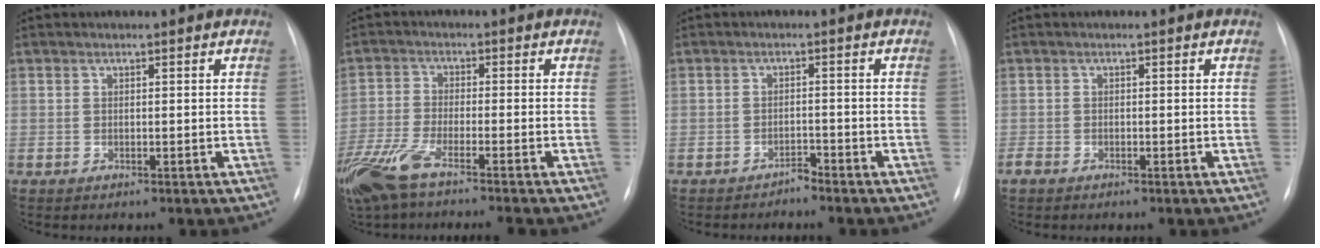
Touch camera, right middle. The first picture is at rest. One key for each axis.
{"total": 11.3, "fx": -8.5, "fy": 1.1, "fz": 7.3, "tx": -0.147, "ty": -0.025, "tz": -0.154}
{"total": 1.3, "fx": -1.3, "fy": 0.0, "fz": 0.0, "tx": 0.009, "ty": -0.001, "tz": -0.020}
{"total": 1.1, "fx": -0.8, "fy": 0.6, "fz": 0.5, "tx": -0.014, "ty": 0.000, "tz": -0.014}